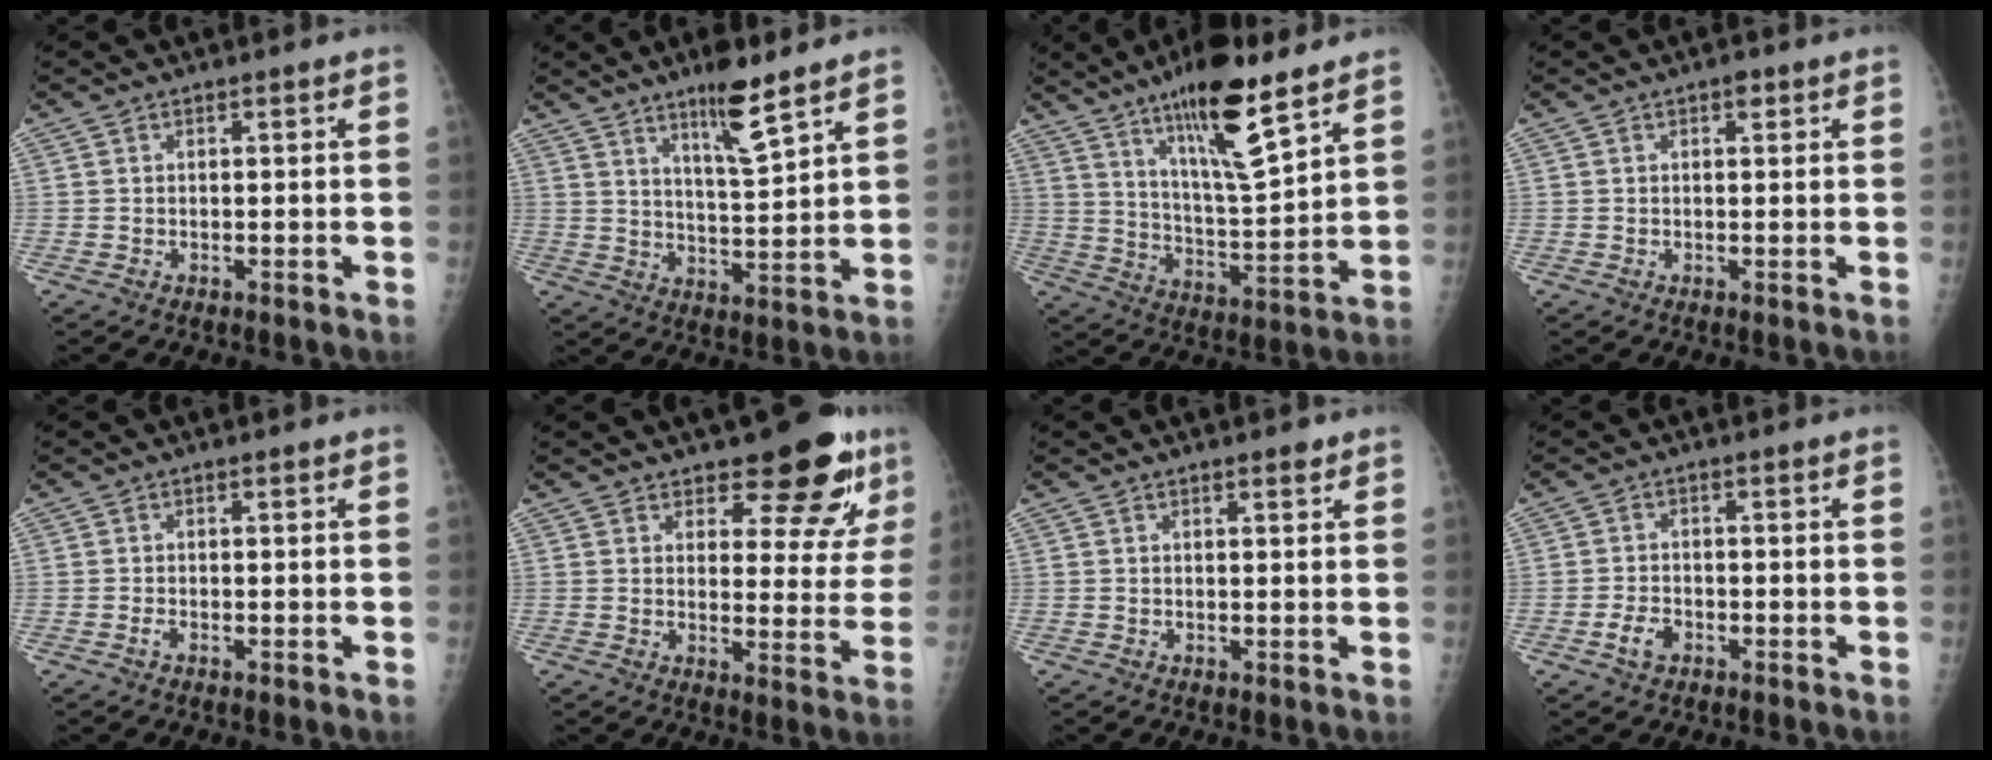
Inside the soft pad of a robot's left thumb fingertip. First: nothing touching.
{"total": 8.8, "force": [6.1, 1.1, 6.2], "torque": [-0.097, -0.046, 0.107]}
{"total": 16.1, "force": [10.6, 3.2, 11.7], "torque": [-0.183, -0.067, 0.187]}
{"total": 1.2, "force": [0.6, 0.6, 0.8], "torque": [-0.004, 0.000, 0.006]}
{"total": 0.6, "force": [-0.4, 0.2, 0.4], "torque": [-0.007, -0.001, -0.007]}
{"total": 12.9, "force": [8.9, 5.1, 7.9], "torque": [-0.056, -0.060, 0.112]}
{"total": 1.3, "force": [1.0, 0.4, 0.8], "torque": [-0.006, -0.005, 0.013]}
{"total": 3.1, "force": [-1.6, 2.0, 1.8], "torque": [-0.029, 0.009, -0.028]}